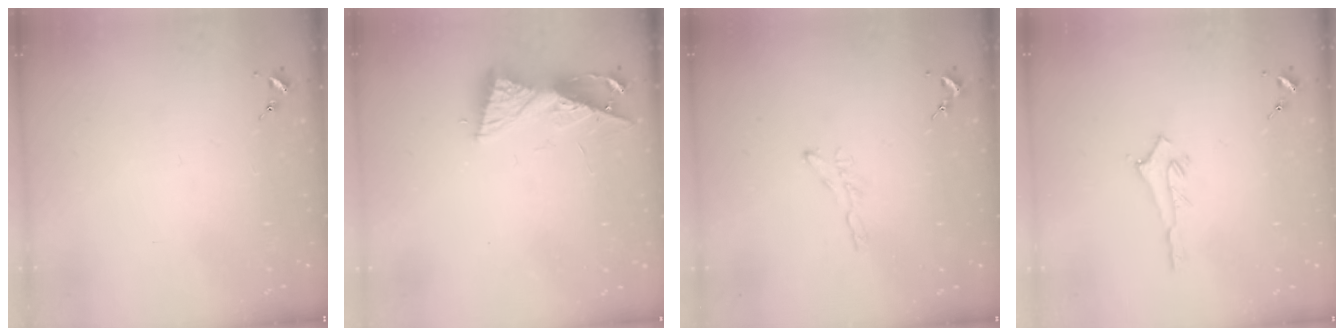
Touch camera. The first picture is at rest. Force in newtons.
{"total": 8.7, "press": 8.7, "slide": 0.6}
{"total": 4.2, "press": 4.2, "slide": 0.5}
{"total": 2.9, "press": 2.8, "slide": 0.4}